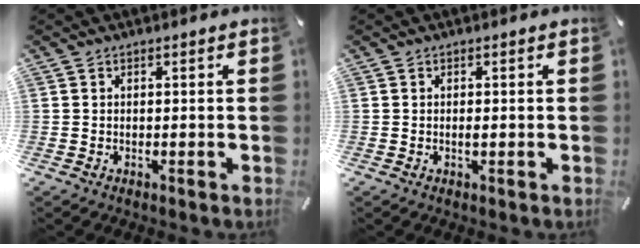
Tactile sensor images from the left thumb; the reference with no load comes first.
{"total": 0.7, "force": [-0.1, 0.2, 0.7], "torque": [-0.014, -0.003, -0.001]}